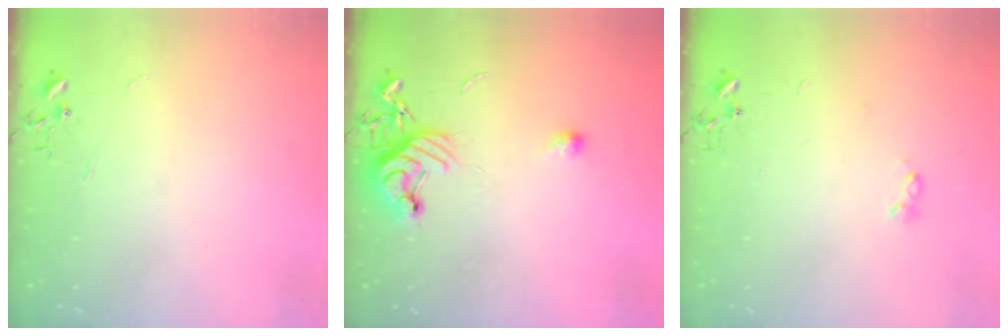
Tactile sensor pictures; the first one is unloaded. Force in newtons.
{"total": 10.5, "press": 10.4, "slide": 1.4}
{"total": 2.6, "press": 2.5, "slide": 0.5}